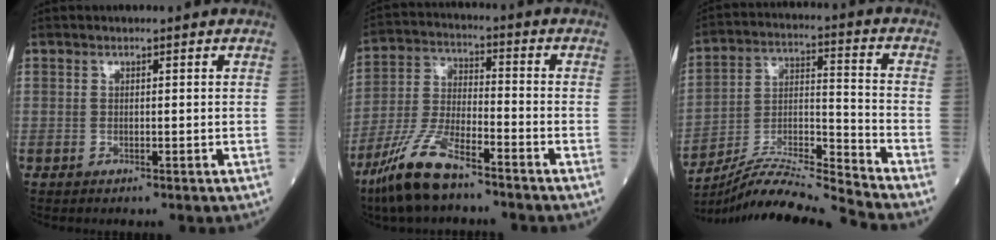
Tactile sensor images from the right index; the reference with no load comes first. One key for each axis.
{"total": 11.2, "fx": -8.2, "fy": 2.4, "fz": 7.4, "tx": -0.165, "ty": -0.021, "tz": -0.160}
{"total": 14.5, "fx": -13.8, "fy": -2.7, "fz": 3.5, "tx": -0.066, "ty": 0.015, "tz": -0.256}